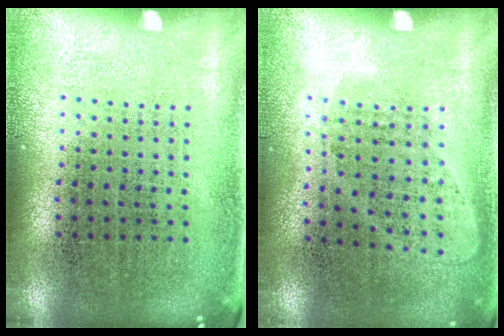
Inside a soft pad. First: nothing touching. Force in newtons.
{"total": 1.0, "press": 0.8, "slide": 0.5}